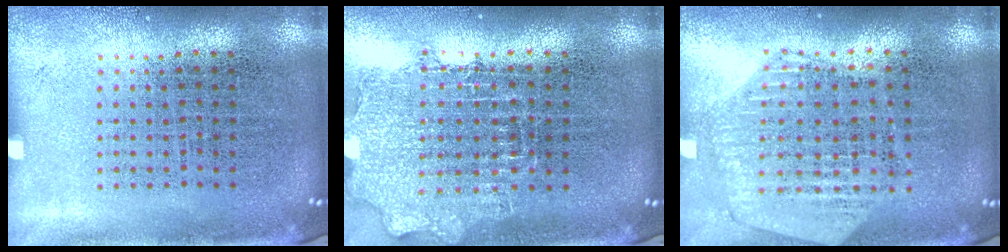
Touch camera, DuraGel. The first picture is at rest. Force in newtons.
{"total": 1.6, "press": 1.3, "slide": 0.8}
{"total": 1.1, "press": 1.1, "slide": 0.2}